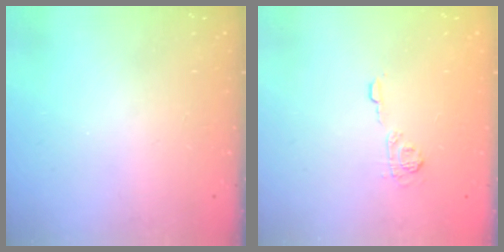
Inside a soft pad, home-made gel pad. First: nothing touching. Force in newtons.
{"total": 5.1, "press": 5.0, "slide": 1.0}